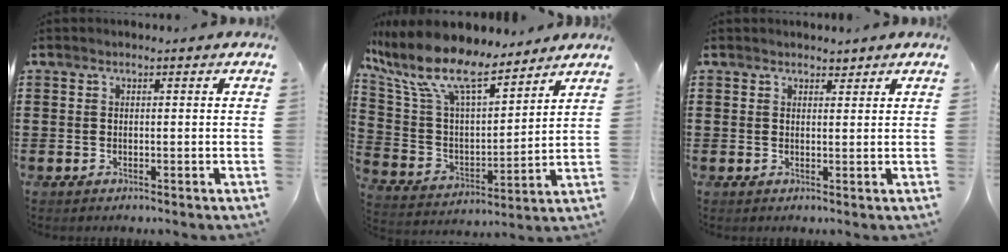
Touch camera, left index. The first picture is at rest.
{"total": 12.8, "force": [9.6, 3.9, 7.6], "torque": [-0.191, -0.049, 0.165]}
{"total": 1.6, "force": [1.4, 0.6, 0.2], "torque": [0.001, 0.000, 0.026]}